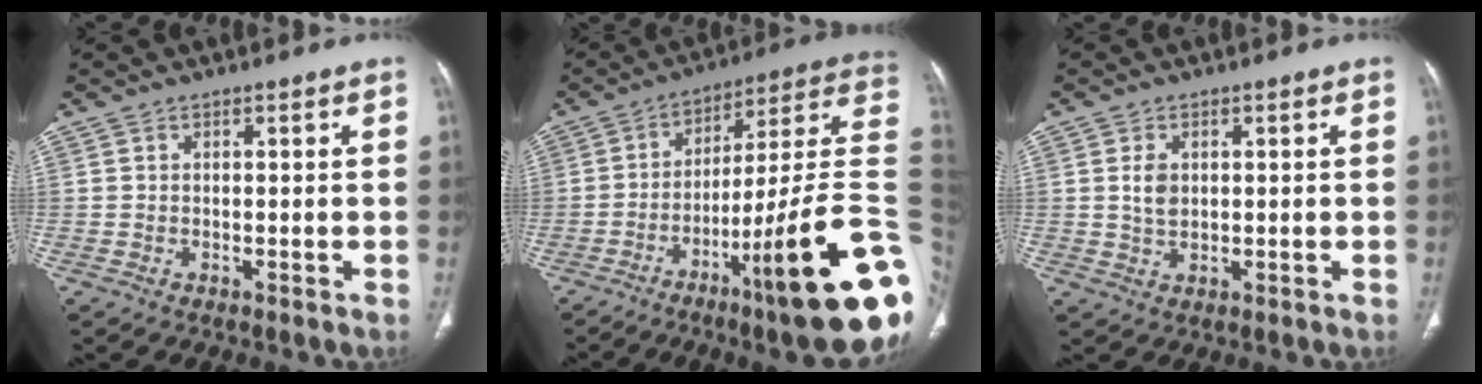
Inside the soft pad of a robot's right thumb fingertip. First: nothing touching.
{"total": 25.8, "force": [-7.9, 3.0, 24.4], "torque": [-0.284, 0.045, -0.115]}
{"total": 3.4, "force": [0.6, 2.4, 2.4], "torque": [-0.031, -0.002, 0.012]}